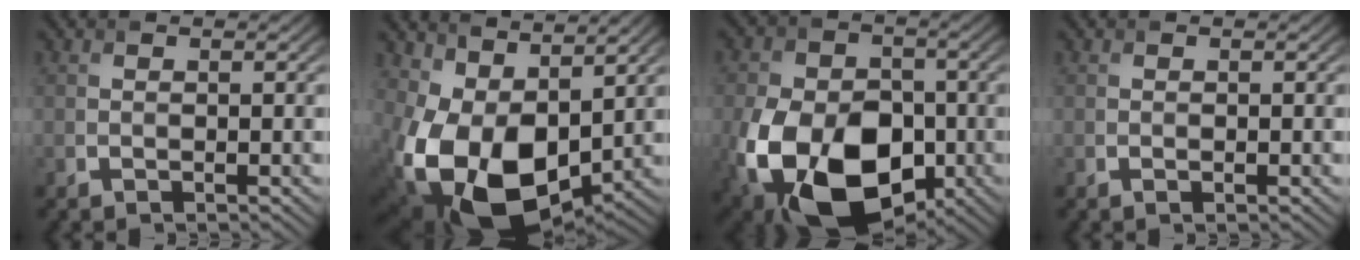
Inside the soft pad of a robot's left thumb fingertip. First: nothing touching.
{"total": 14.2, "force": [0.7, 9.3, 10.7], "torque": [-0.242, -0.033, 0.019]}
{"total": 18.4, "force": [-6.0, 13.0, 11.6], "torque": [-0.236, -0.063, -0.099]}
{"total": 0.8, "force": [-0.2, 0.3, 0.8], "torque": [-0.014, -0.002, -0.002]}